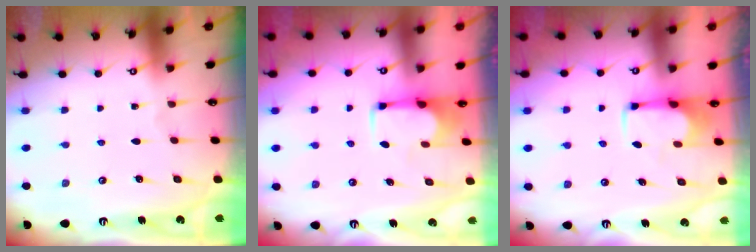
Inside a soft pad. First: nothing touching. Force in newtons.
{"total": 1.9, "press": 1.7, "slide": 0.8}
{"total": 2.5, "press": 2.3, "slide": 0.9}